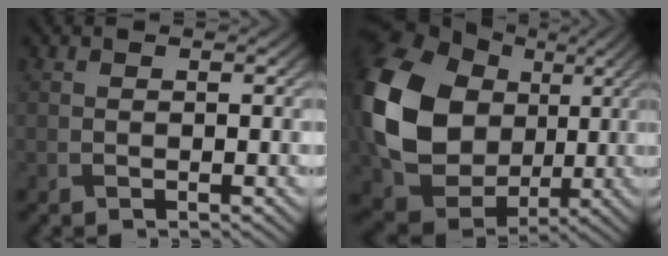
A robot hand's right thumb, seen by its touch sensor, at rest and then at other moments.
{"total": 18.3, "force": [1.8, 14.8, 10.7], "torque": [-0.261, -0.016, 0.035]}